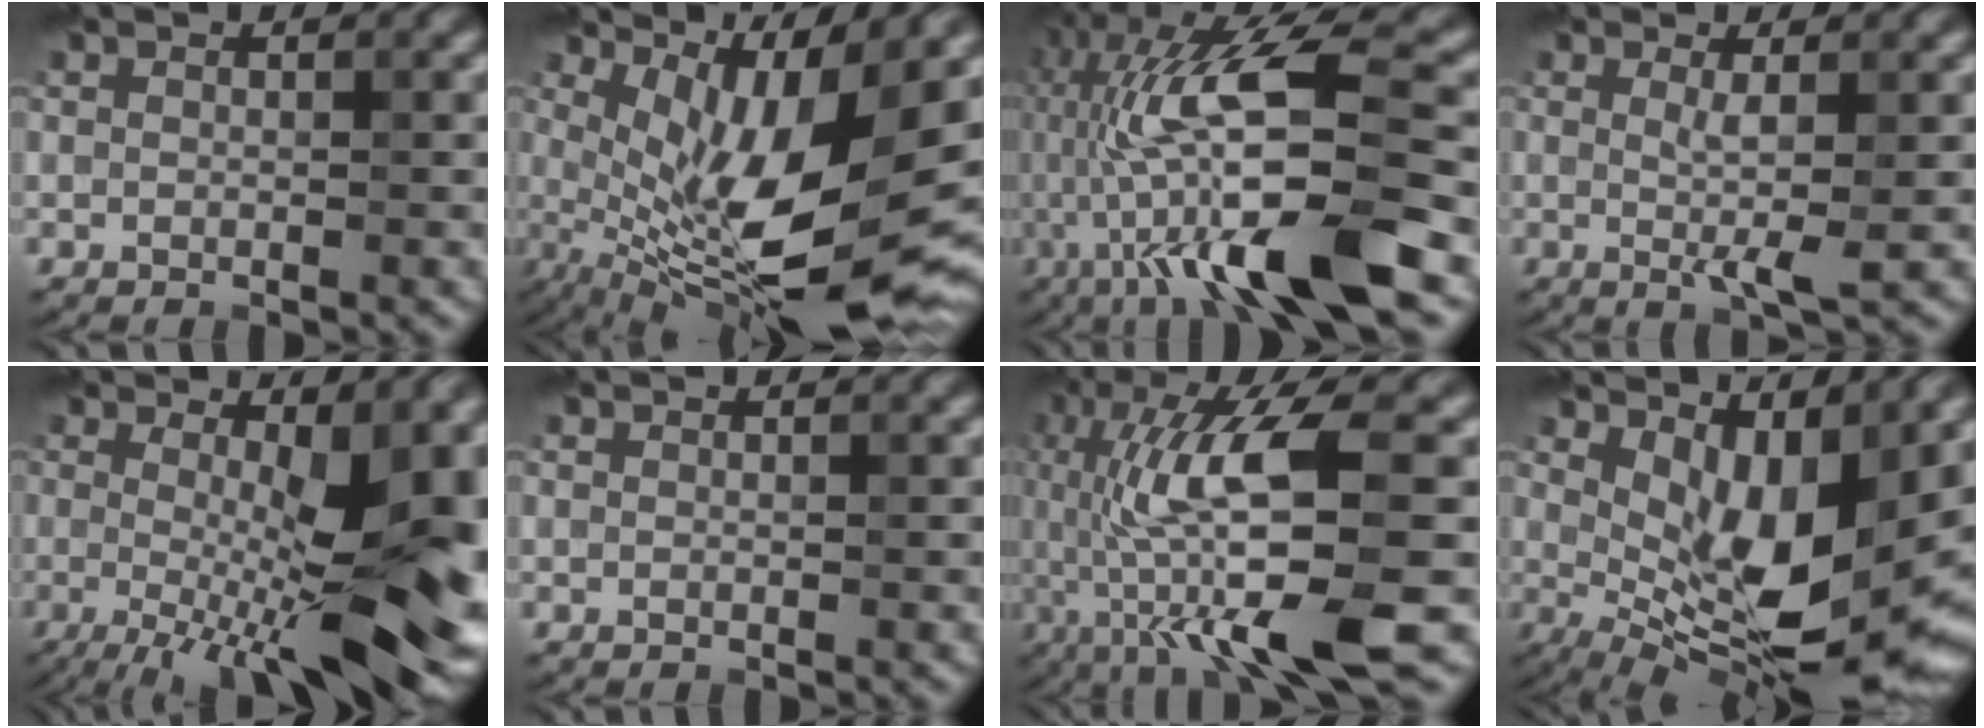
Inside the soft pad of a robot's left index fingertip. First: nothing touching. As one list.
[{"total": 13.4, "force": [0.4, 4.4, 12.6], "torque": [-0.206, -0.023, 0.027]}, {"total": 14.7, "force": [-2.1, 2.8, 14.3], "torque": [-0.244, 0.025, -0.030]}, {"total": 2.6, "force": [0.0, 0.3, 2.6], "torque": [-0.052, -0.010, 0.002]}, {"total": 15.2, "force": [-1.4, 4.4, 14.5], "torque": [-0.168, 0.003, -0.013]}, {"total": 0.0}, {"total": 12.4, "force": [-1.8, 2.6, 12.0], "torque": [-0.208, 0.008, -0.025]}, {"total": 12.1, "force": [1.6, 5.3, 10.8], "torque": [-0.159, -0.021, 0.040]}]